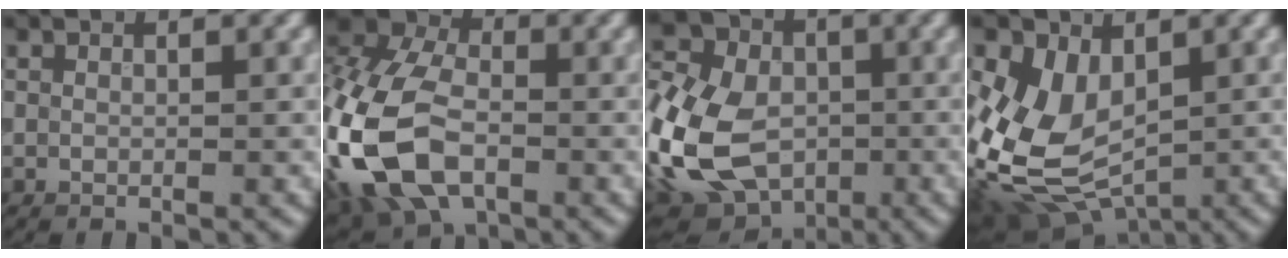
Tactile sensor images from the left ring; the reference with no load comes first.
{"total": 14.8, "force": [-4.6, 9.4, 10.5], "torque": [-0.253, -0.017, -0.106]}
{"total": 13.9, "force": [-3.5, 9.8, 9.1], "torque": [-0.206, -0.001, -0.089]}
{"total": 8.8, "force": [-0.5, 6.1, 6.3], "torque": [-0.150, -0.020, -0.007]}